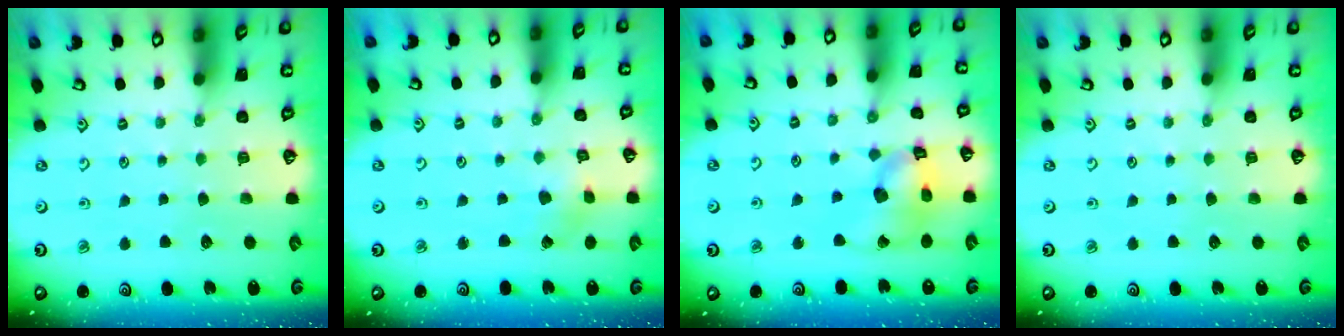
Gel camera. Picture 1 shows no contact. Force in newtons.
{"total": 1.6, "press": 1.6, "slide": 0.1}
{"total": 13.9, "press": 13.8, "slide": 1.8}
{"total": 0.0}